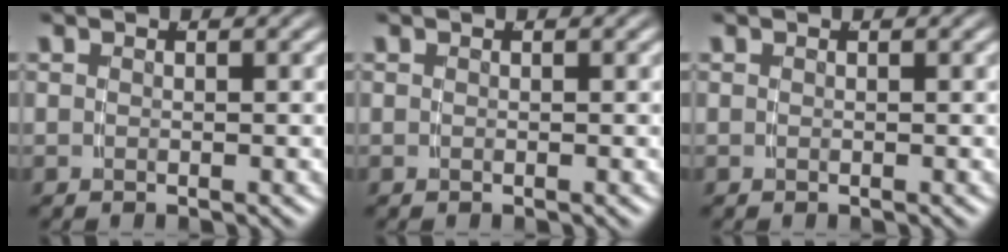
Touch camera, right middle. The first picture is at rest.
{"total": 0.0}
{"total": 0.0}